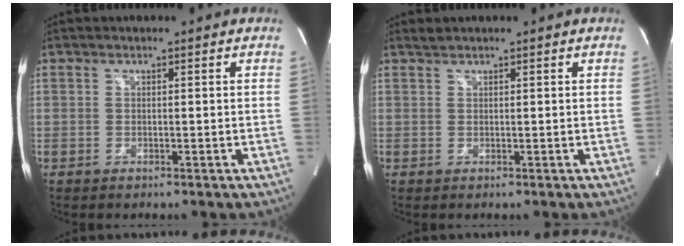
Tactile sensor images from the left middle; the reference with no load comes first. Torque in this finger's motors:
{"motor_torque": [0.18, -0.07, -0.04, -0.01]}